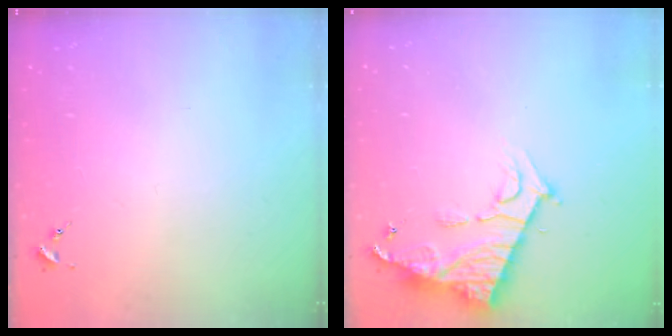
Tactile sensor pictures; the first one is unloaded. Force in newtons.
{"total": 11.7, "press": 11.6, "slide": 0.8}